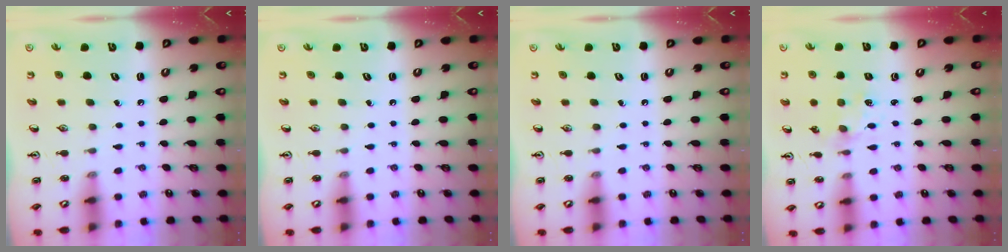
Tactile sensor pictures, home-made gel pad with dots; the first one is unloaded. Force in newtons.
{"total": 0.0}
{"total": 0.0}
{"total": 1.2, "press": 1.2, "slide": 0.3}